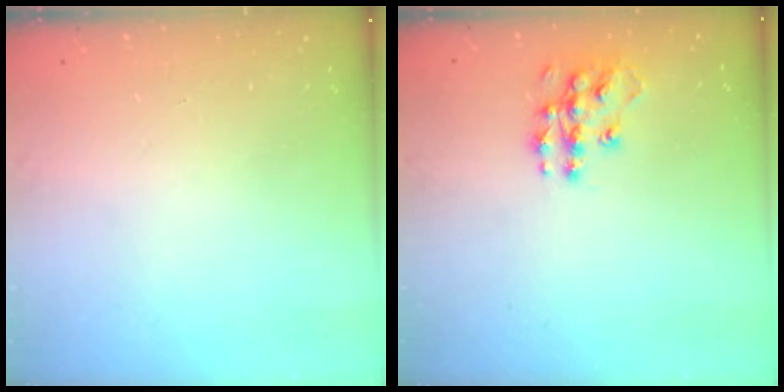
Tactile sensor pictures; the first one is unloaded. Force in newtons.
{"total": 10.4, "press": 10.4, "slide": 0.4}